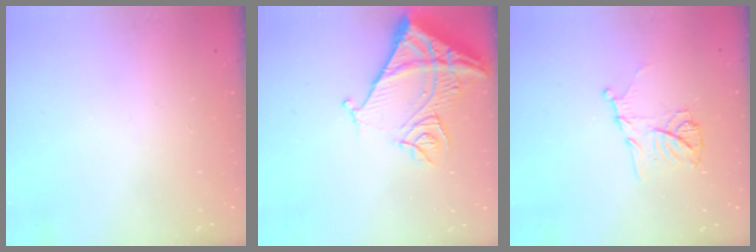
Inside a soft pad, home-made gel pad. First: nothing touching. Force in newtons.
{"total": 14.7, "press": 14.6, "slide": 1.6}
{"total": 11.4, "press": 11.4, "slide": 0.3}